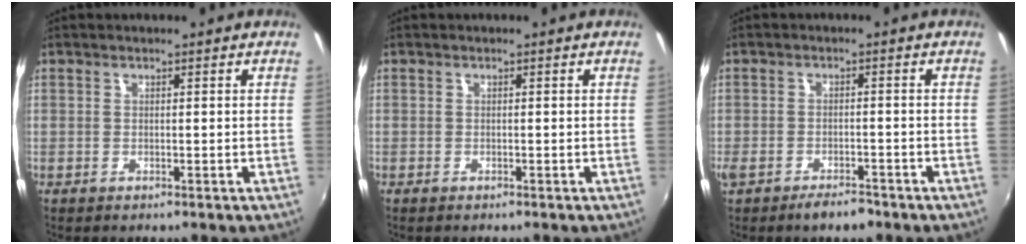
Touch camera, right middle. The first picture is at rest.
{"total": 0.5, "force": [-0.5, 0.2, 0.1], "torque": [-0.004, -0.003, -0.010]}
{"total": 5.3, "force": [-4.2, 2.0, 2.6], "torque": [-0.066, -0.011, -0.072]}